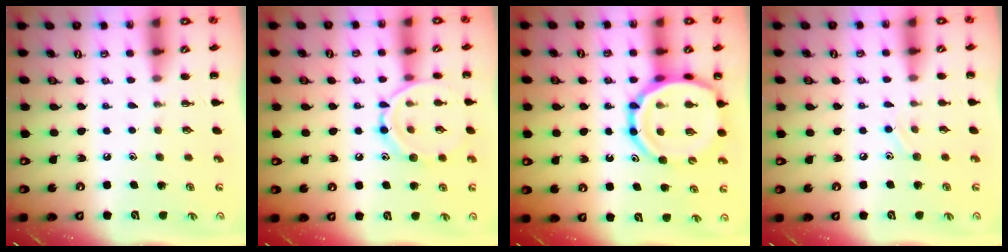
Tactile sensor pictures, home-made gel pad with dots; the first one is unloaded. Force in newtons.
{"total": 12.2, "press": 12.2, "slide": 0.5}
{"total": 17.5, "press": 17.0, "slide": 4.2}
{"total": 6.2, "press": 6.0, "slide": 1.7}